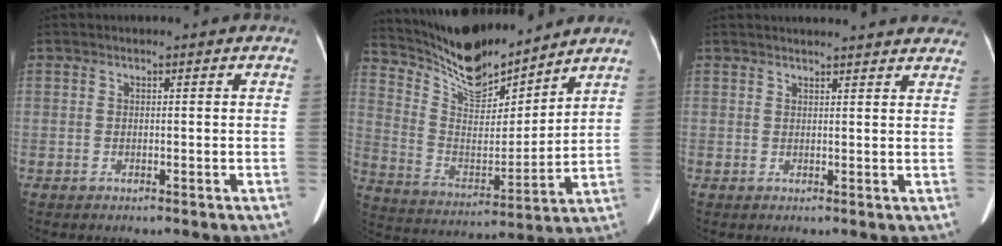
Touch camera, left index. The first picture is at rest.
{"total": 13.9, "force": [12.8, 2.5, 4.7], "torque": [-0.094, -0.004, 0.246]}
{"total": 15.7, "force": [14.9, 2.3, 4.6], "torque": [-0.047, 0.005, 0.167]}